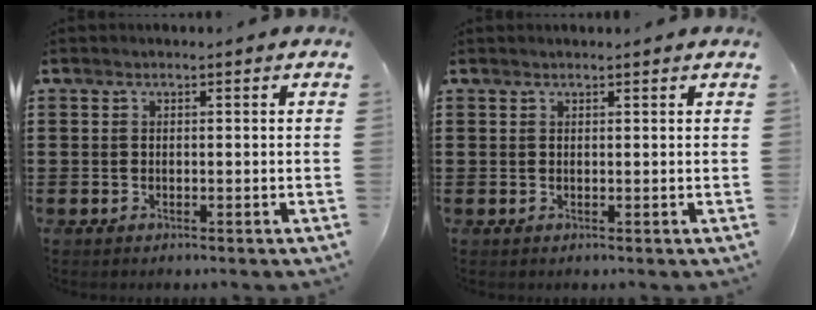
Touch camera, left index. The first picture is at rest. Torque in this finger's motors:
{"motor_torque": [0.38, -0.38, -0.02, 0.00]}